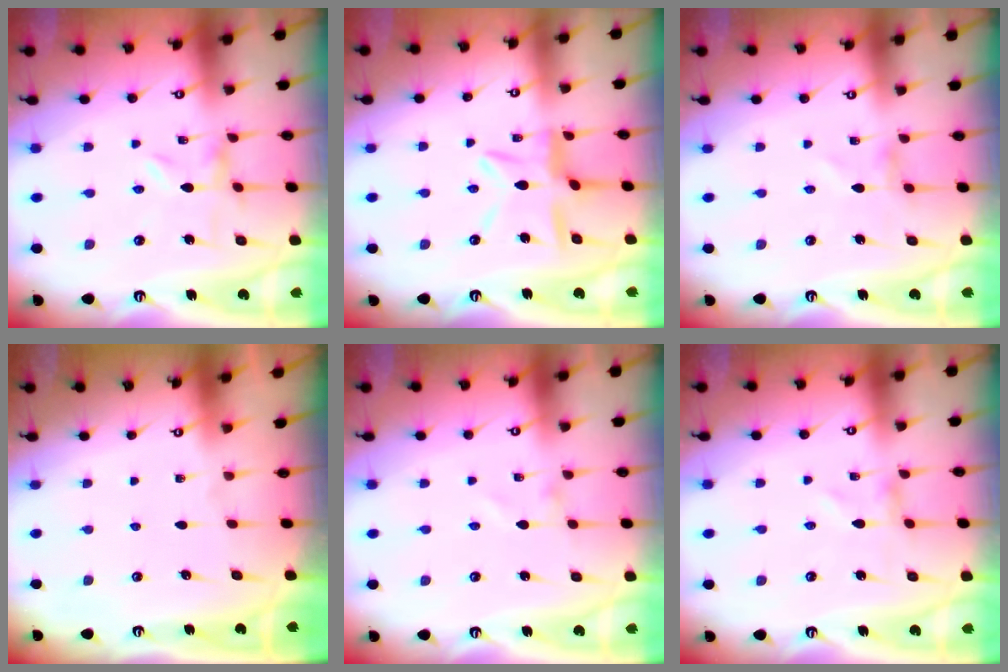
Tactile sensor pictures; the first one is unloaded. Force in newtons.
{"total": 10.4, "press": 10.3, "slide": 0.9}
{"total": 1.6, "press": 1.6, "slide": 0.2}
{"total": 0.0}
{"total": 1.3, "press": 1.3, "slide": 0.0}
{"total": 0.0}